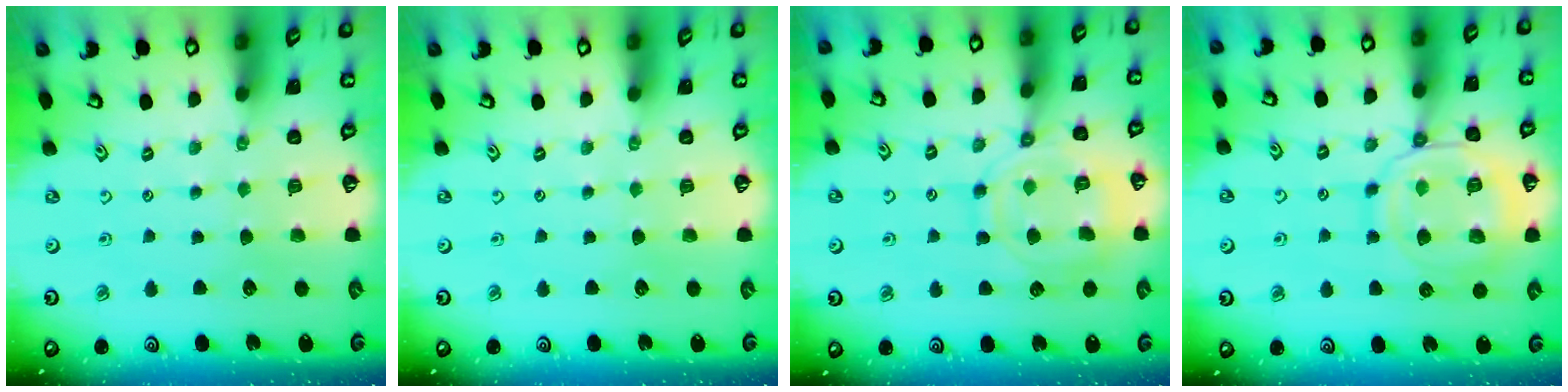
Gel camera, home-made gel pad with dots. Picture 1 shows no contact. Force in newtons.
{"total": 0.0}
{"total": 11.6, "press": 11.5, "slide": 0.9}
{"total": 14.9, "press": 14.8, "slide": 1.5}